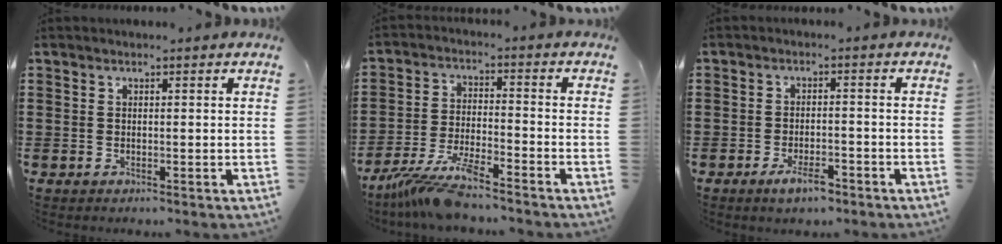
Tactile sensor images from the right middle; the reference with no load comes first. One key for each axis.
{"total": 8.1, "fx": -7.1, "fy": 0.4, "fz": 3.9, "tx": -0.090, "ty": -0.011, "tz": -0.138}
{"total": 3.8, "fx": -2.6, "fy": 1.3, "fz": 2.4, "tx": -0.045, "ty": 0.005, "tz": -0.049}